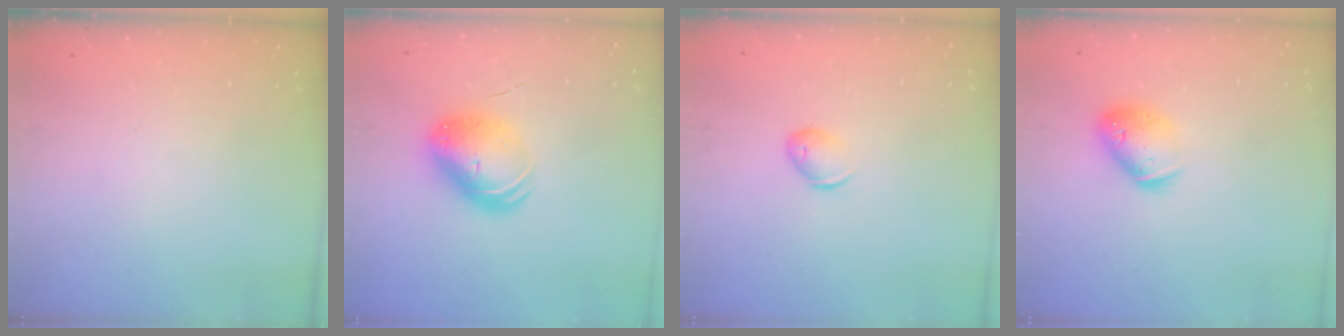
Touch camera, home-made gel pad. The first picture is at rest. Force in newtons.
{"total": 10.9, "press": 10.7, "slide": 2.0}
{"total": 7.0, "press": 7.0, "slide": 1.0}
{"total": 9.6, "press": 9.5, "slide": 1.2}